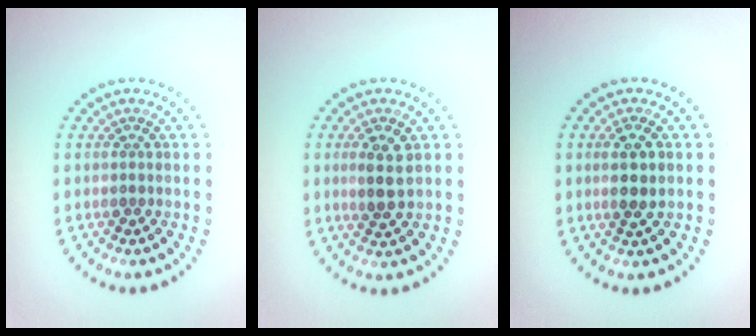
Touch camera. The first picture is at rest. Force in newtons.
{"total": 2.7, "press": 2.7, "slide": 0.4}
{"total": 2.0, "press": 1.9, "slide": 0.6}